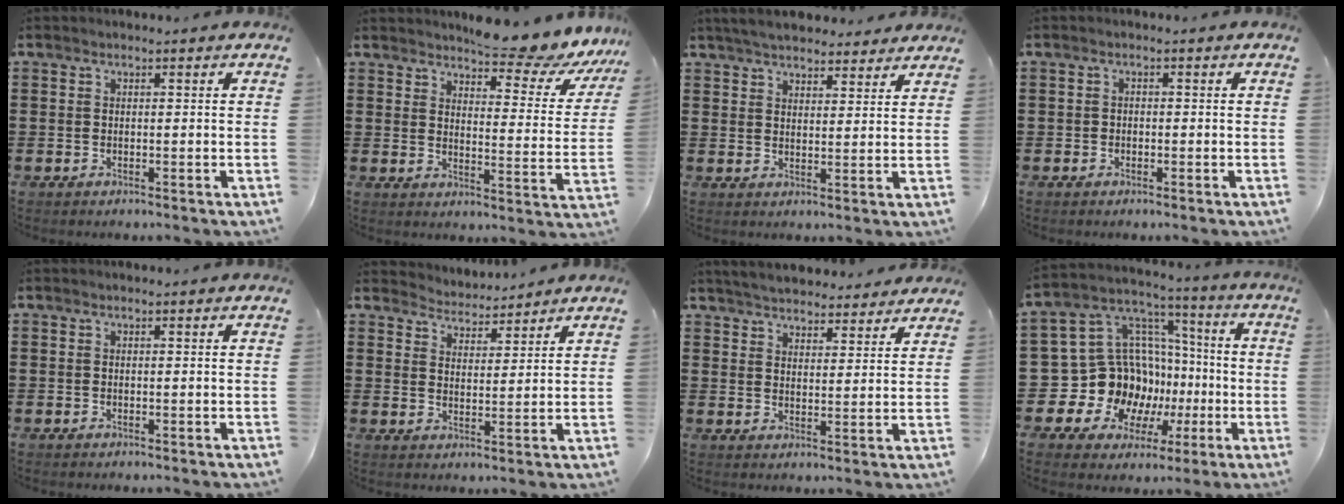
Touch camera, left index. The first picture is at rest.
{"total": 7.6, "force": [7.0, 0.5, 2.9], "torque": [-0.052, -0.046, 0.120]}
{"total": 4.8, "force": [4.5, 0.9, 1.1], "torque": [-0.035, -0.009, 0.084]}
{"total": 0.8, "force": [-0.5, 0.6, 0.2], "torque": [-0.006, 0.000, -0.012]}
{"total": 0.0}
{"total": 3.7, "force": [3.6, 0.5, -0.5], "torque": [-0.008, -0.017, 0.063]}
{"total": 4.6, "force": [4.6, 0.4, 0.4], "torque": [-0.025, -0.020, 0.083]}
{"total": 14.9, "force": [-2.6, 13.9, 4.8], "torque": [-0.129, -0.034, -0.012]}